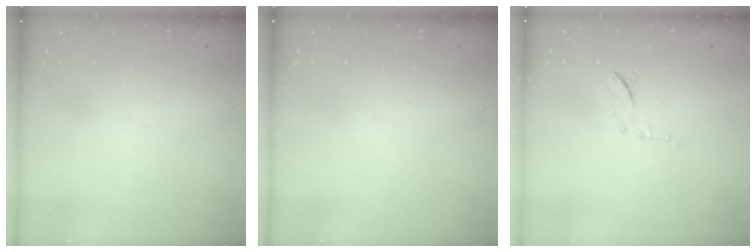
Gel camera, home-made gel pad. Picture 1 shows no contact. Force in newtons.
{"total": 0.0}
{"total": 7.8, "press": 7.8, "slide": 0.3}